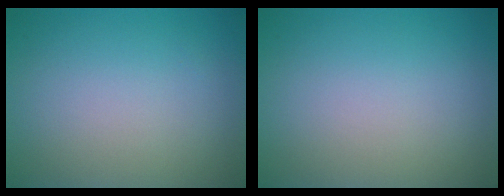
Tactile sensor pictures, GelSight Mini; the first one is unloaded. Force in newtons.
{"total": 0.0}